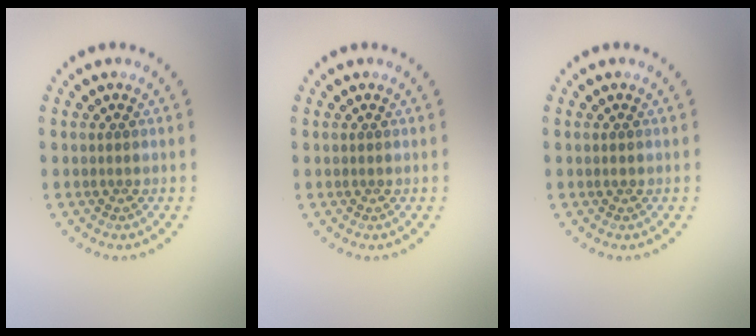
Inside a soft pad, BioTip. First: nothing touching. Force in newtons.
{"total": 0.0}
{"total": 0.6, "press": 0.6, "slide": 0.1}